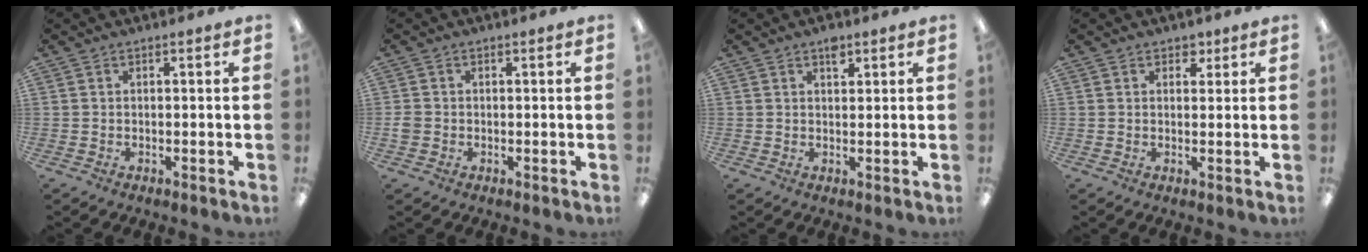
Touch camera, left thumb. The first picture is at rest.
{"total": 1.8, "force": [-0.3, 1.6, 0.6], "torque": [-0.009, 0.004, -0.007]}
{"total": 2.7, "force": [1.8, 1.4, 1.5], "torque": [-0.009, -0.008, 0.027]}
{"total": 2.6, "force": [1.7, 1.8, 0.9], "torque": [-0.003, -0.002, 0.027]}